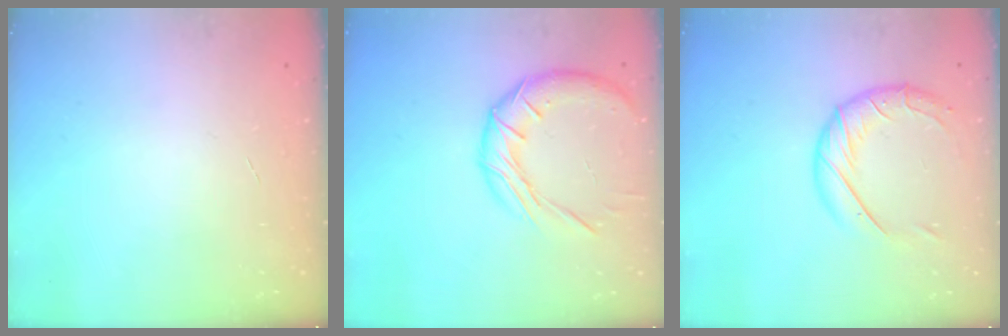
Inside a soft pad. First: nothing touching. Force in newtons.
{"total": 13.7, "press": 13.7, "slide": 0.9}
{"total": 13.0, "press": 12.9, "slide": 1.4}